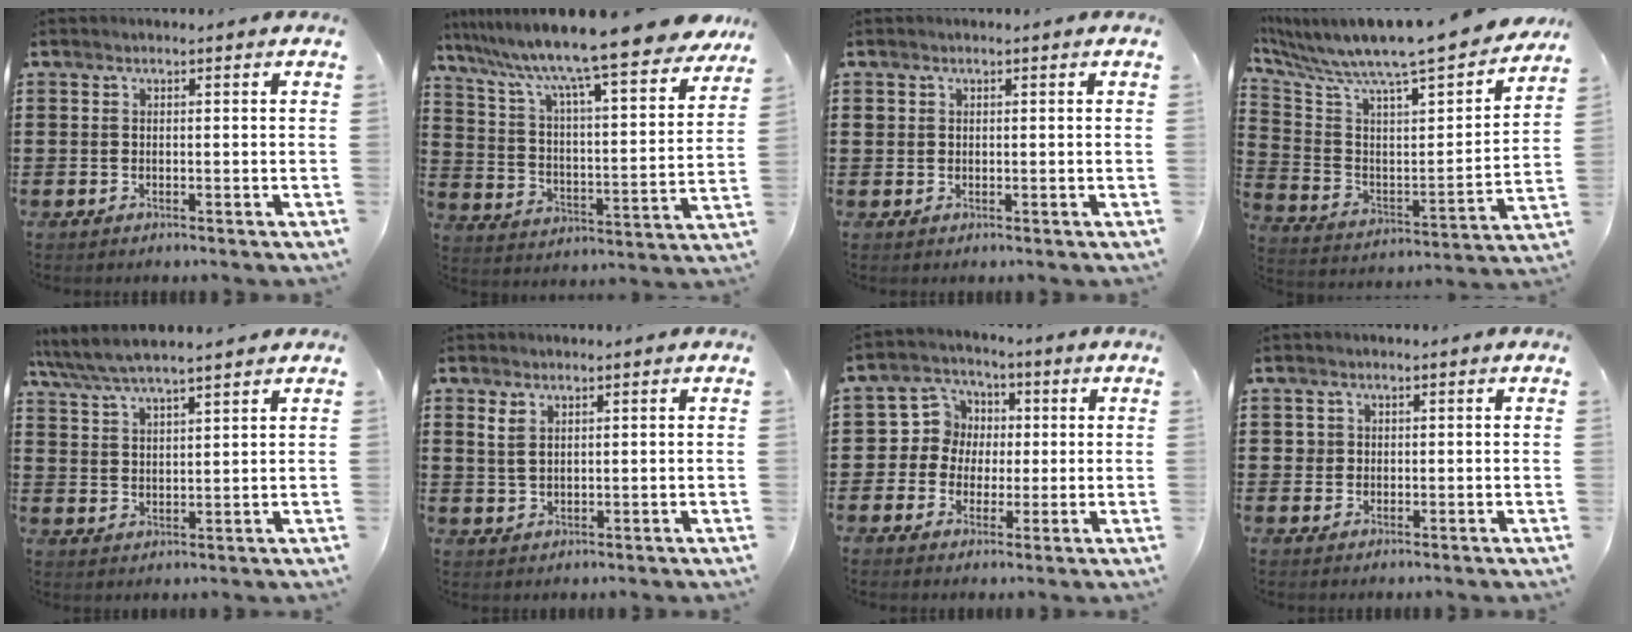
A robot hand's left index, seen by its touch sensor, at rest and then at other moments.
{"total": 11.7, "force": [10.1, -0.1, 6.0], "torque": [-0.156, -0.072, 0.166]}
{"total": 0.9, "force": [0.4, 0.8, 0.2], "torque": [-0.008, 0.005, 0.008]}
{"total": 8.5, "force": [7.7, 0.3, 3.6], "torque": [-0.101, -0.079, 0.120]}
{"total": 5.2, "force": [4.7, 0.6, 2.2], "torque": [-0.058, -0.017, 0.083]}
{"total": 2.3, "force": [1.4, 1.2, 1.5], "torque": [-0.034, 0.004, 0.025]}
{"total": 6.2, "force": [0.4, 6.0, 1.5], "torque": [-0.057, 0.018, 0.005]}
{"total": 1.4, "force": [0.4, 1.4, 0.3], "torque": [-0.009, 0.007, 0.007]}